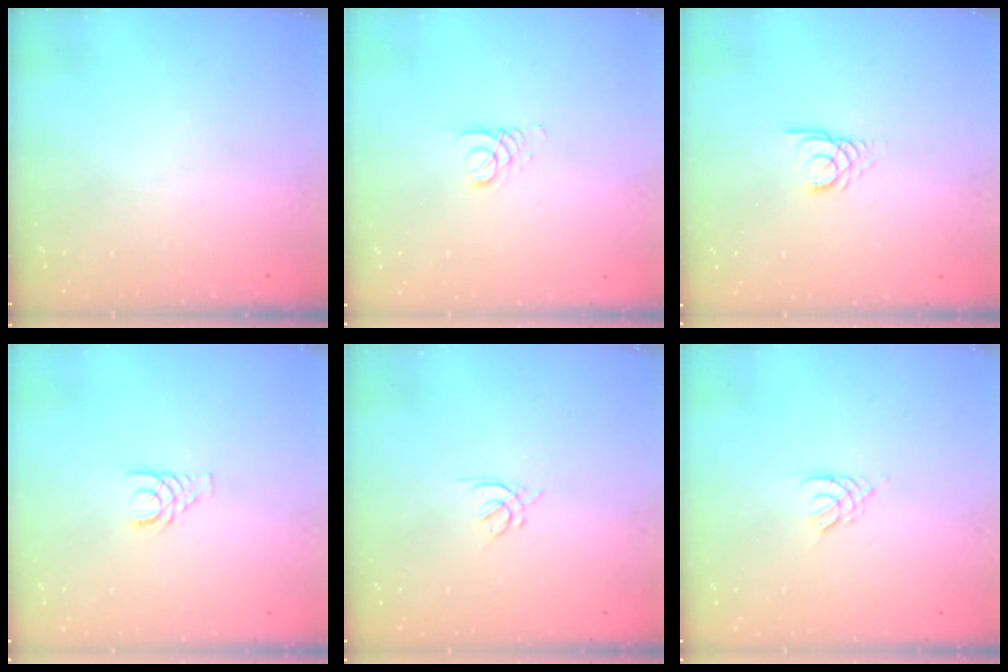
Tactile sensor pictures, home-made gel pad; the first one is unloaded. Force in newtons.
{"total": 2.7, "press": 2.7, "slide": 0.3}
{"total": 3.0, "press": 3.0, "slide": 0.3}
{"total": 4.4, "press": 4.3, "slide": 0.4}
{"total": 2.8, "press": 2.8, "slide": 0.7}
{"total": 2.6, "press": 2.5, "slide": 0.5}